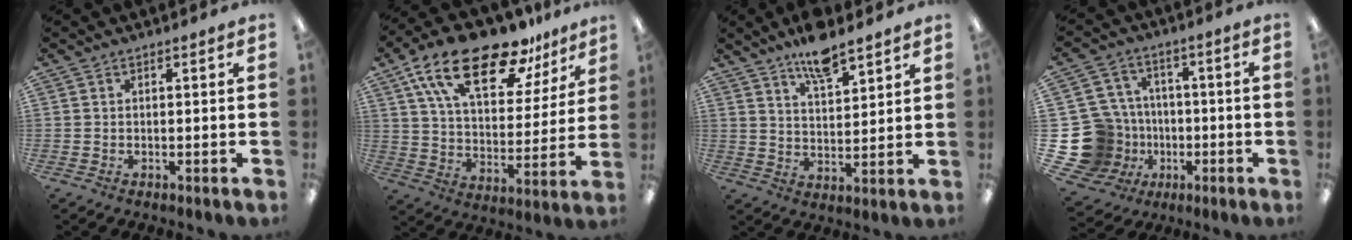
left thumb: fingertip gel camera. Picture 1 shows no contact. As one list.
[{"total": 21.8, "force": [14.8, 9.1, 13.1], "torque": [-0.227, -0.077, 0.255]}, {"total": 9.1, "force": [7.3, 2.8, 4.7], "torque": [-0.077, -0.041, 0.128]}, {"total": 19.2, "force": [-3.7, 17.5, 7.0], "torque": [-0.167, 0.020, -0.022]}]